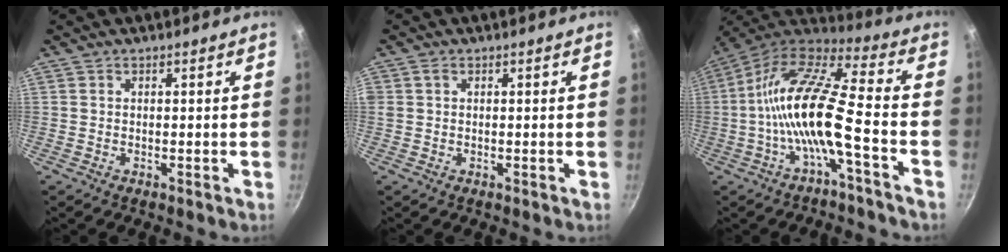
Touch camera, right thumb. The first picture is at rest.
{"total": 1.1, "force": [0.4, 0.9, 0.6], "torque": [-0.008, 0.002, 0.006]}
{"total": 16.3, "force": [-4.1, 3.6, 15.4], "torque": [-0.291, 0.045, -0.088]}